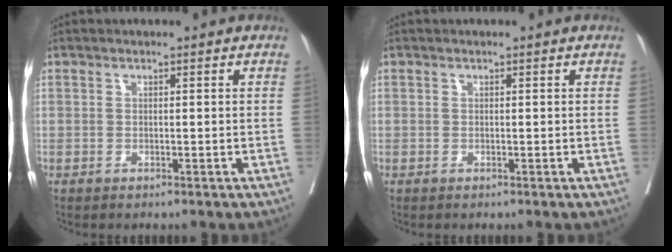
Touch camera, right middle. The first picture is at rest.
{"total": 0.0}